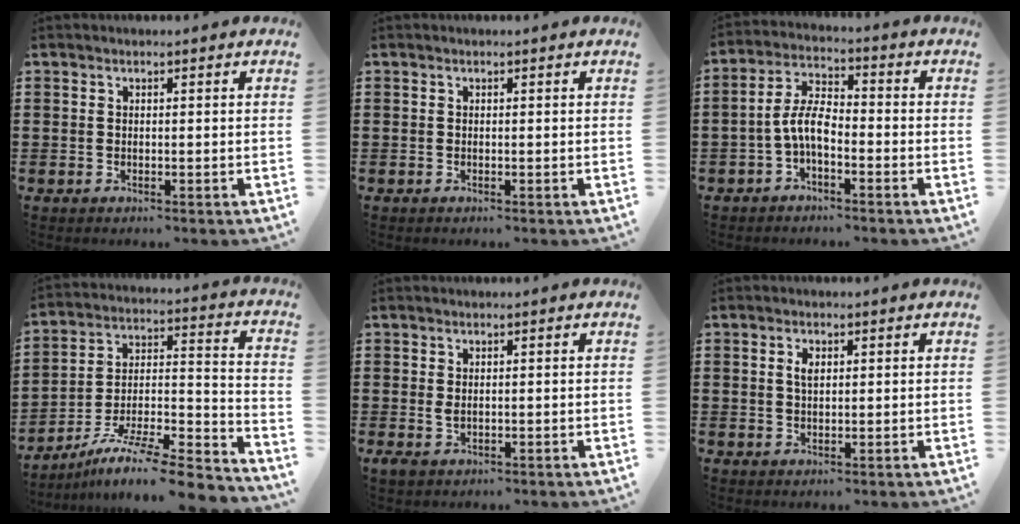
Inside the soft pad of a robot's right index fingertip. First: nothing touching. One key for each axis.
{"total": 0.0}
{"total": 6.0, "fx": -2.1, "fy": 2.5, "fz": 5.1, "tx": -0.126, "ty": 0.001, "tz": -0.049}
{"total": 10.1, "fx": -8.1, "fy": 1.2, "fz": 5.9, "tx": -0.094, "ty": 0.010, "tz": -0.159}
{"total": 1.0, "fx": 0.1, "fy": 0.5, "fz": 0.9, "tx": -0.019, "ty": 0.001, "tz": 0.002}
{"total": 1.9, "fx": 0.6, "fy": 1.0, "fz": 1.6, "tx": -0.034, "ty": 0.006, "tz": 0.009}